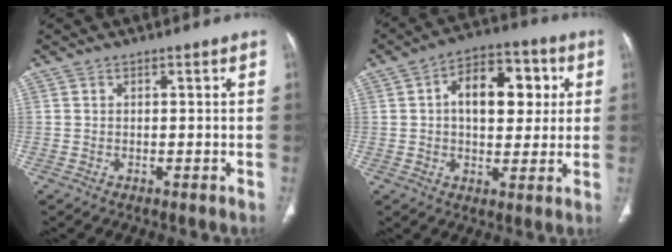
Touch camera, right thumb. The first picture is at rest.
{"total": 13.8, "force": [2.7, 8.3, 10.7], "torque": [-0.123, 0.016, 0.036]}